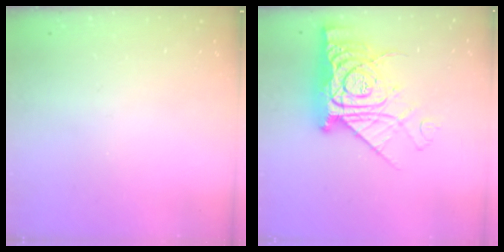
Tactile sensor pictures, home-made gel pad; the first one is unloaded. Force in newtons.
{"total": 17.7, "press": 17.6, "slide": 1.8}